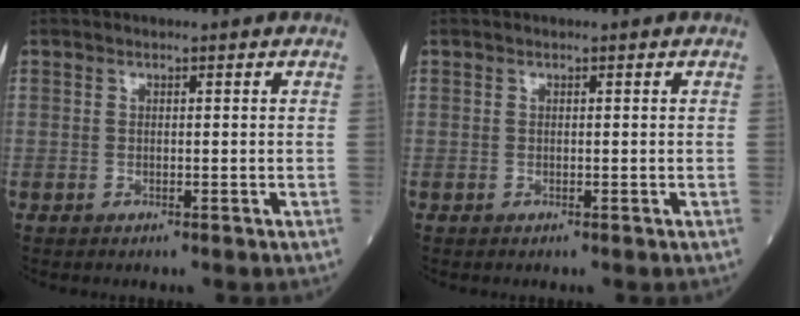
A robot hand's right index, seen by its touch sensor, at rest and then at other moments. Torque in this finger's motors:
{"motor_torque": [0.00, 0.00, 0.00, -0.01]}